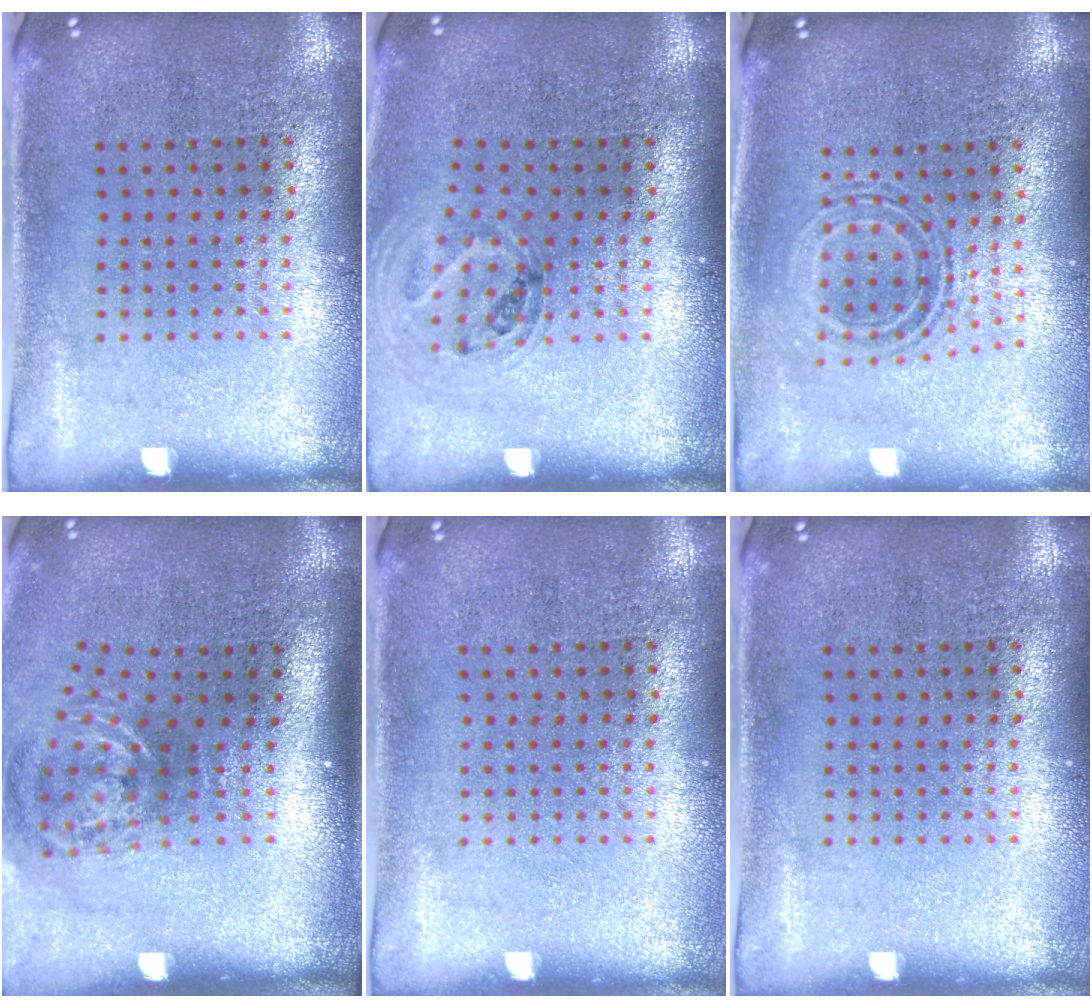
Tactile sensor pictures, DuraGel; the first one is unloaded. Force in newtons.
{"total": 1.0, "press": 0.9, "slide": 0.2}
{"total": 0.9, "press": 0.8, "slide": 0.3}
{"total": 1.9, "press": 1.2, "slide": 1.5}
{"total": 0.0}
{"total": 0.0}